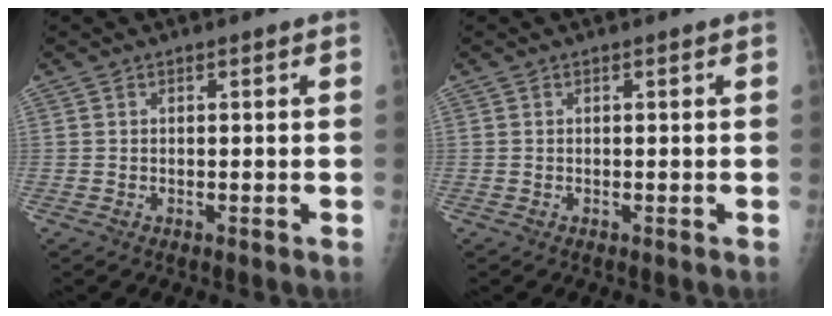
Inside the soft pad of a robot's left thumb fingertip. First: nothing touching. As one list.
[{"total": 0.0}]